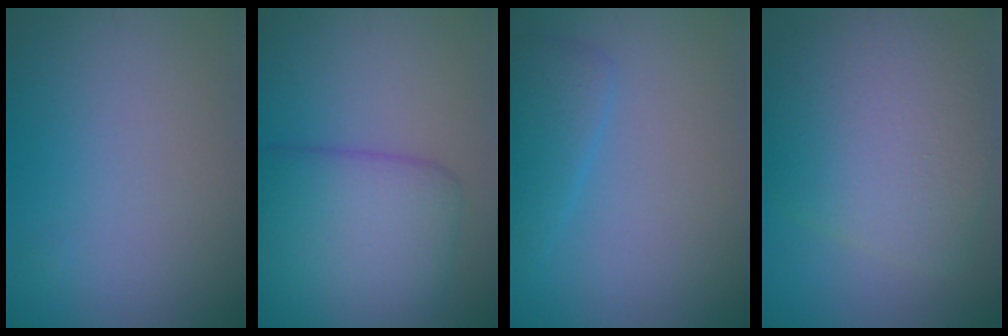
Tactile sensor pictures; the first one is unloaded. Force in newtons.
{"total": 7.0, "press": 7.0, "slide": 0.2}
{"total": 2.4, "press": 2.4, "slide": 0.2}
{"total": 8.9, "press": 8.9, "slide": 0.8}